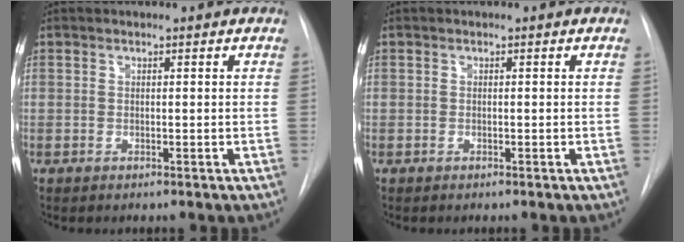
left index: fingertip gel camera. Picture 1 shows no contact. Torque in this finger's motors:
{"motor_torque": [0.00, 0.00, 0.00, 0.00]}